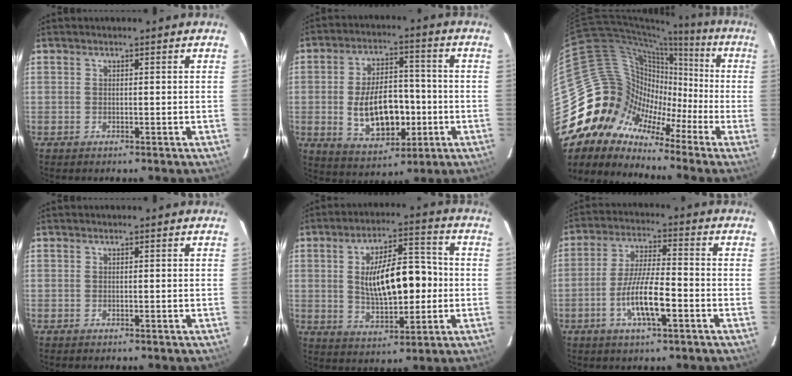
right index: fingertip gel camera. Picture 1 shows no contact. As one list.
[{"total": 13.8, "force": [-2.5, 7.8, 11.1], "torque": [-0.212, 0.008, -0.018]}, {"total": 13.9, "force": [-7.7, 11.3, 2.6], "torque": [-0.052, 0.044, -0.158]}, {"total": 0.0}, {"total": 14.0, "force": [0.0, 6.0, 12.7], "torque": [-0.217, 0.012, 0.013]}, {"total": 9.8, "force": [-3.8, 1.9, 8.8], "torque": [-0.173, -0.005, -0.068]}]